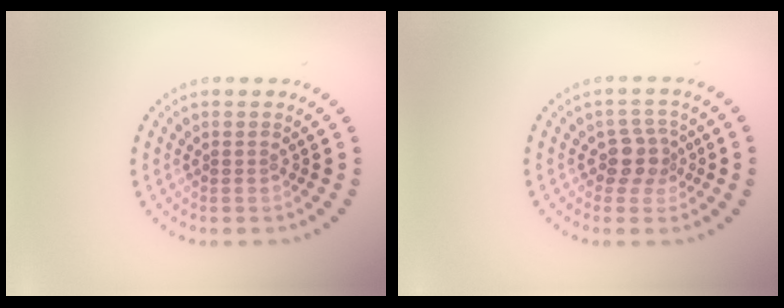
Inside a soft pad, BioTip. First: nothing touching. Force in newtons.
{"total": 2.6, "press": 2.1, "slide": 1.5}